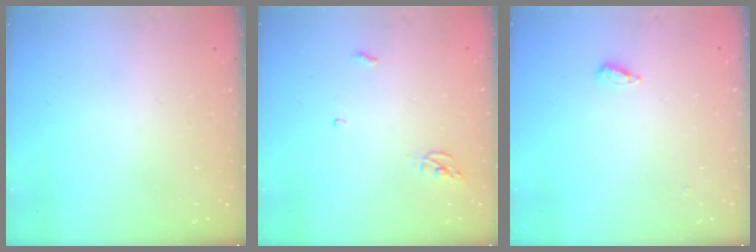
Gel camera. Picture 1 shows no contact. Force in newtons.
{"total": 3.6, "press": 3.6, "slide": 0.3}
{"total": 2.2, "press": 2.2, "slide": 0.5}